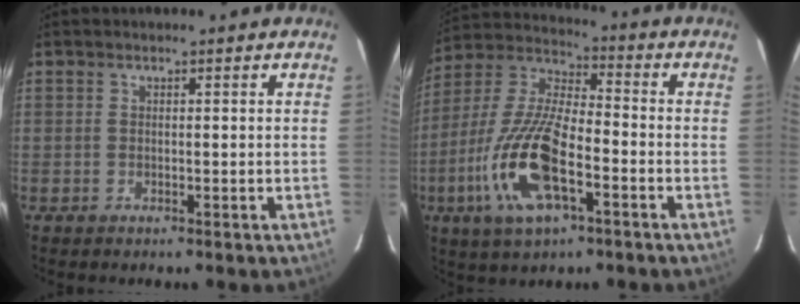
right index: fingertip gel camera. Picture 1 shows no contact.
{"total": 18.1, "force": [-6.8, 6.5, 15.4], "torque": [-0.330, -0.015, -0.136]}